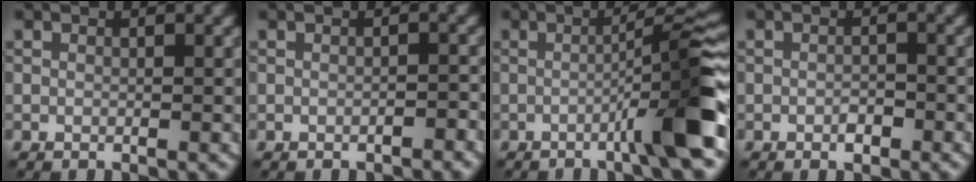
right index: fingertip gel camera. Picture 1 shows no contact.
{"total": 0.9, "force": [-0.7, 0.3, 0.5], "torque": [-0.007, 0.003, -0.008]}
{"total": 7.4, "force": [-2.5, 0.4, 7.0], "torque": [-0.094, 0.022, -0.053]}
{"total": 1.2, "force": [-0.5, 0.6, 0.9], "torque": [-0.015, 0.001, -0.009]}